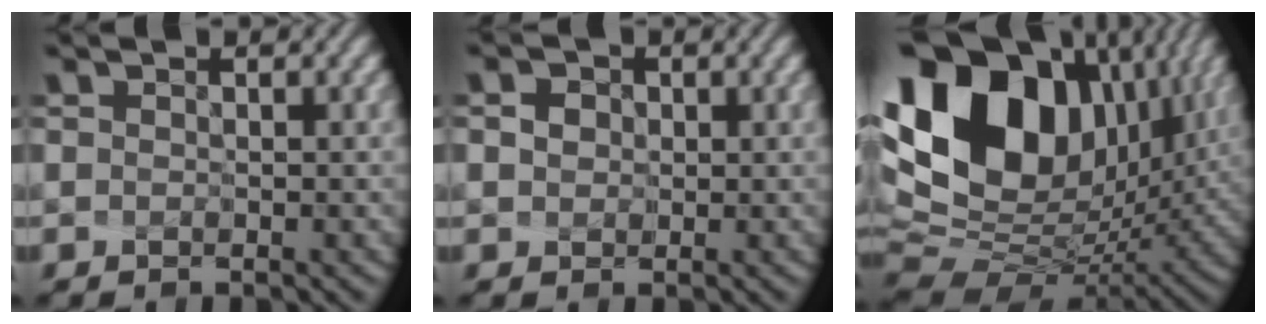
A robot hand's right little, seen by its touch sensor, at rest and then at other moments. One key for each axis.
{"total": 2.4, "fx": 0.8, "fy": 2.0, "fz": 1.0, "tx": 0.001, "ty": 0.027, "tz": -0.004}
{"total": 18.3, "fx": 6.0, "fy": 12.1, "fz": 12.3, "tx": -0.256, "ty": 0.028, "tz": 0.118}